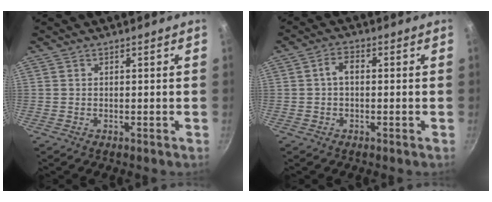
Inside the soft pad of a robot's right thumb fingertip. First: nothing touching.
{"total": 3.3, "force": [0.1, 2.0, 2.6], "torque": [-0.040, 0.014, -0.002]}